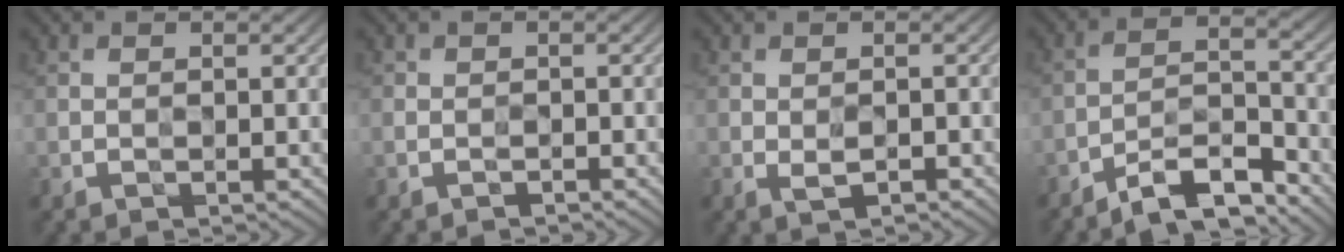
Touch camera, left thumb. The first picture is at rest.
{"total": 0.8, "force": [-0.7, 0.3, 0.2], "torque": [-0.002, 0.000, -0.014]}
{"total": 2.0, "force": [-0.8, 0.8, 1.7], "torque": [-0.033, -0.003, -0.013]}
{"total": 8.5, "force": [-7.0, 1.8, 4.4], "torque": [-0.073, 0.009, -0.132]}